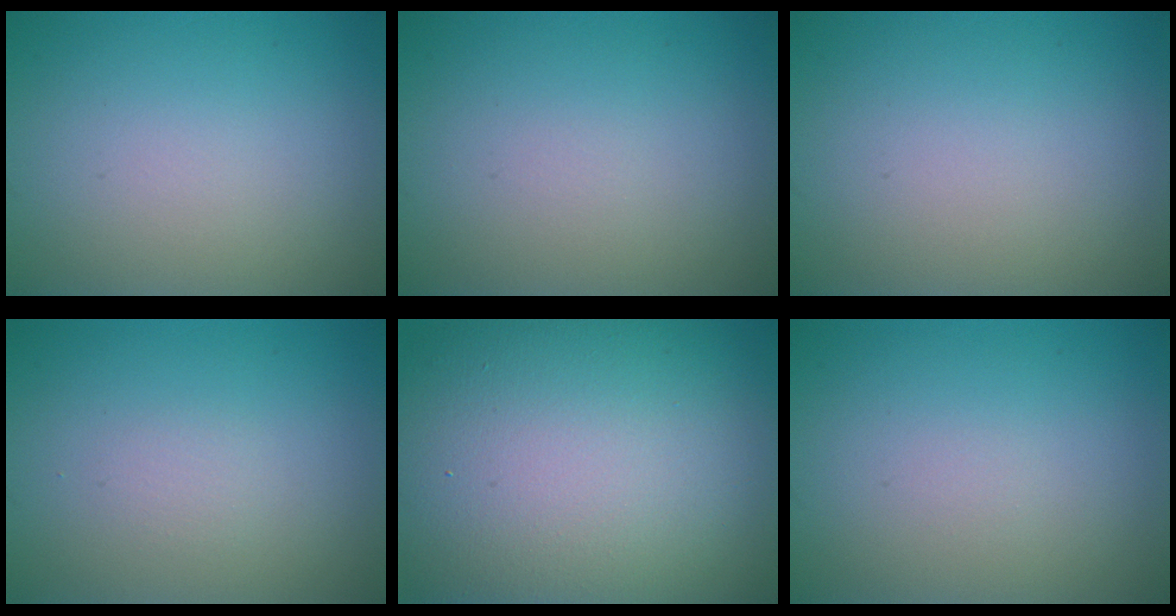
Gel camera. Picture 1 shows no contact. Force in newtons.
{"total": 0.0}
{"total": 0.0}
{"total": 0.7, "press": 0.7, "slide": 0.0}
{"total": 18.4, "press": 18.4, "slide": 0.8}
{"total": 0.0}